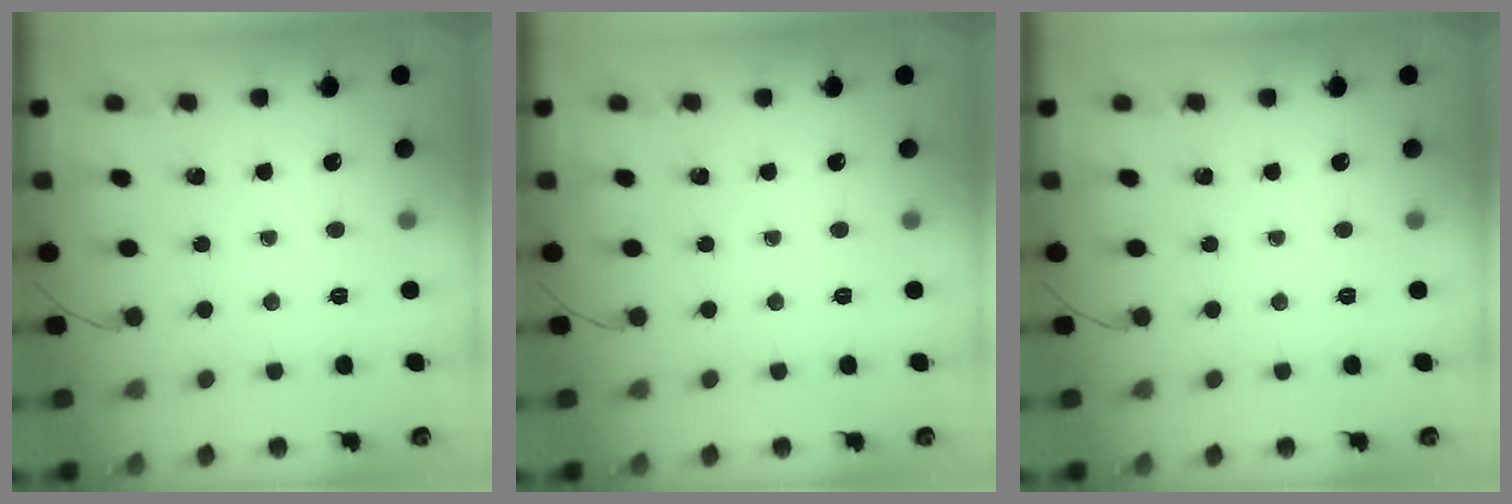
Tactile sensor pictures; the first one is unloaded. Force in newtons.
{"total": 0.0}
{"total": 0.0}